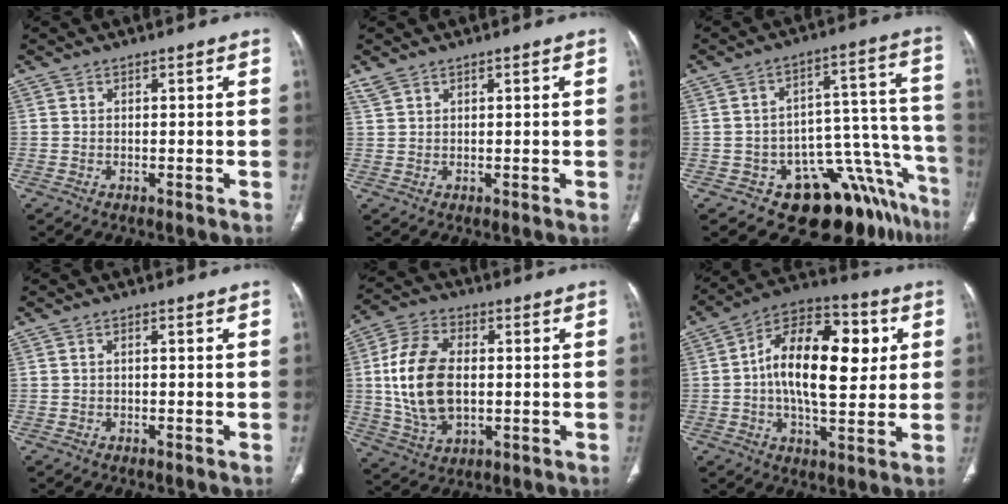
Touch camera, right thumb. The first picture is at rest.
{"total": 1.4, "force": [1.2, 0.5, 0.5], "torque": [-0.012, 0.008, 0.030]}
{"total": 16.7, "force": [-12.1, 7.4, 8.9], "torque": [-0.014, 0.127, -0.156]}
{"total": 0.6, "force": [-0.2, 0.3, 0.5], "torque": [-0.008, 0.003, -0.006]}
{"total": 15.9, "force": [0.2, 9.7, 12.6], "torque": [-0.241, 0.007, 0.011]}
{"total": 19.7, "force": [2.7, 9.9, 16.8], "torque": [-0.243, 0.020, 0.033]}